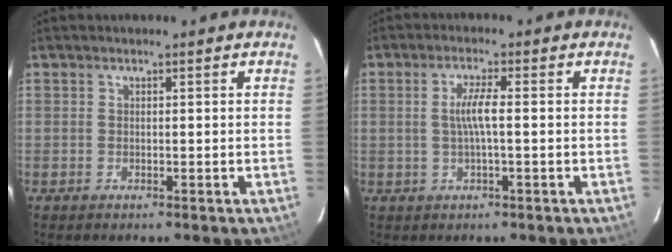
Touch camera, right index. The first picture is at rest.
{"total": 3.8, "force": [-0.2, 0.0, 3.8], "torque": [-0.074, 0.002, -0.003]}